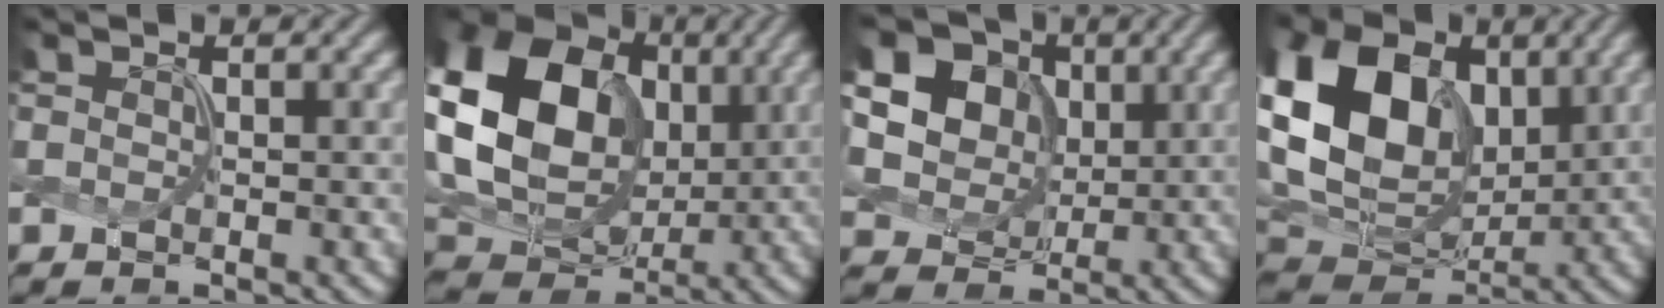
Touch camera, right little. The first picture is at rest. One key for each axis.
{"total": 14.9, "fx": 1.8, "fy": 11.7, "fz": 9.1, "tx": -0.212, "ty": 0.023, "tz": 0.059}
{"total": 14.3, "fx": 5.3, "fy": 11.7, "fz": 6.2, "tx": -0.190, "ty": 0.034, "tz": 0.126}
{"total": 12.4, "fx": 2.8, "fy": 9.1, "fz": 7.9, "tx": -0.200, "ty": 0.016, "tz": 0.076}